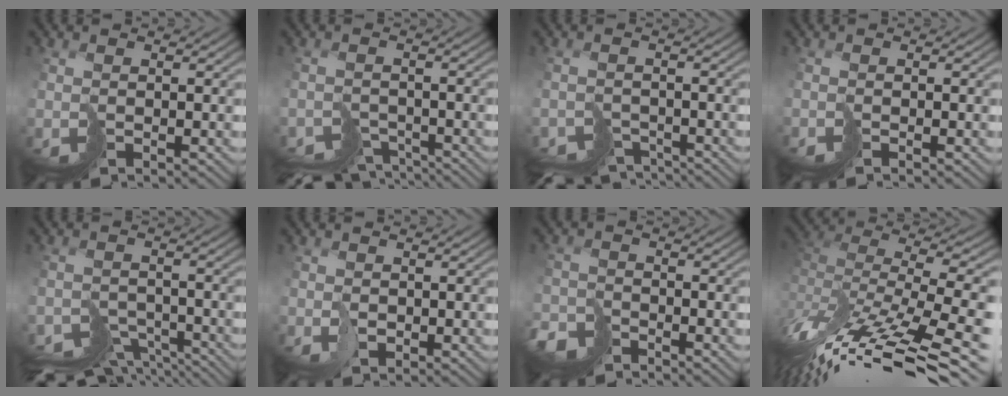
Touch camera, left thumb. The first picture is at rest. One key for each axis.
{"total": 5.9, "fx": -5.3, "fy": 2.2, "fz": 1.5, "tx": -0.012, "ty": -0.016, "tz": -0.082}
{"total": 5.1, "fx": -4.7, "fy": 1.8, "fz": 0.8, "tx": 0.002, "ty": -0.015, "tz": -0.075}
{"total": 1.0, "fx": -0.8, "fy": -0.4, "fz": -0.2, "tx": 0.009, "ty": 0.003, "tz": -0.021}
{"total": 7.9, "fx": -7.1, "fy": 2.9, "fz": 1.9, "tx": -0.017, "ty": -0.018, "tz": -0.102}
{"total": 0.8, "fx": 0.4, "fy": 0.7, "fz": 0.2, "tx": -0.002, "ty": 0.002, "tz": 0.009}
{"total": 4.2, "fx": -3.8, "fy": 1.4, "fz": 1.1, "tx": -0.016, "ty": 0.000, "tz": -0.084}
{"total": 14.1, "fx": -6.5, "fy": 4.1, "fz": 11.8, "tx": -0.237, "ty": 0.013, "tz": -0.101}